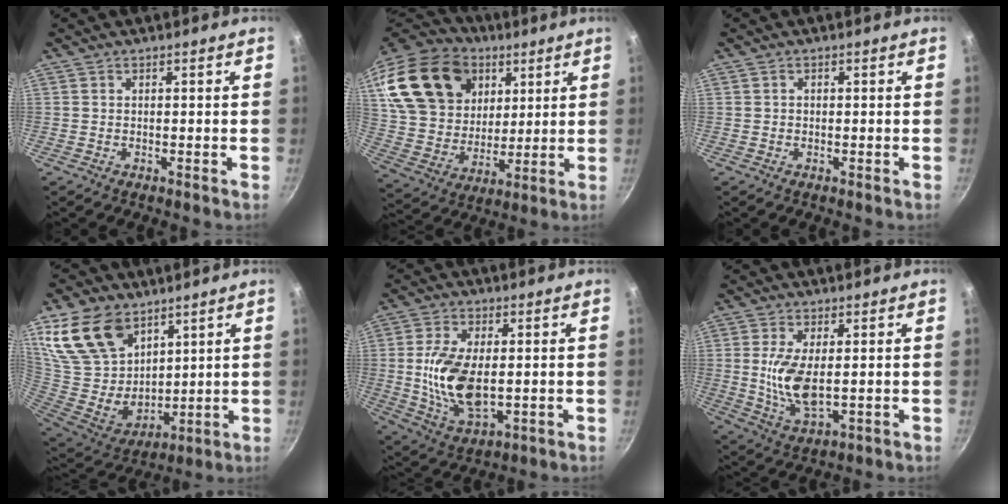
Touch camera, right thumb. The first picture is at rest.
{"total": 26.0, "force": [10.8, 18.7, 14.5], "torque": [-0.253, -0.013, 0.207]}
{"total": 0.6, "force": [-0.1, 0.5, 0.2], "torque": [-0.004, 0.003, -0.001]}
{"total": 20.4, "force": [11.4, 13.5, 10.2], "torque": [-0.168, -0.055, 0.232]}
{"total": 13.5, "force": [0.1, 7.3, 11.3], "torque": [-0.213, -0.006, 0.008]}
{"total": 9.4, "force": [0.6, 4.4, 8.3], "torque": [-0.163, -0.014, 0.017]}